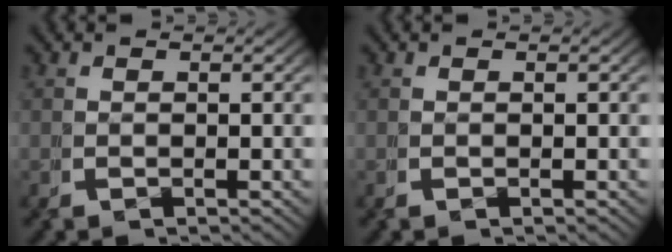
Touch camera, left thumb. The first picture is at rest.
{"total": 0.0}